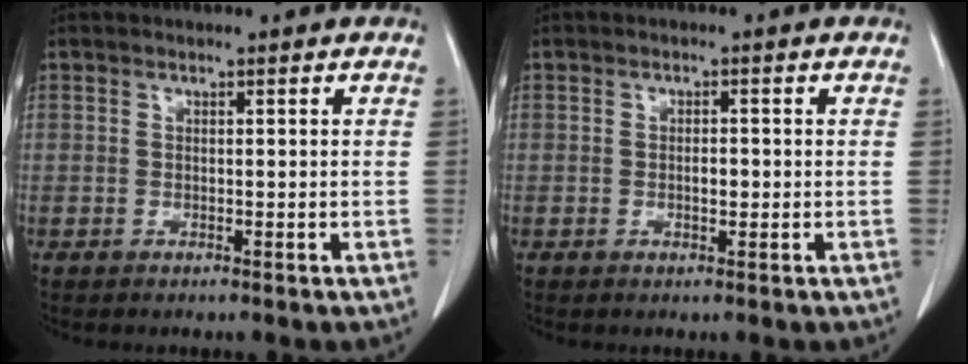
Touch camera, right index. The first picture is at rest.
{"total": 1.6, "force": [-0.2, 0.7, 1.5], "torque": [-0.026, 0.001, -0.002]}